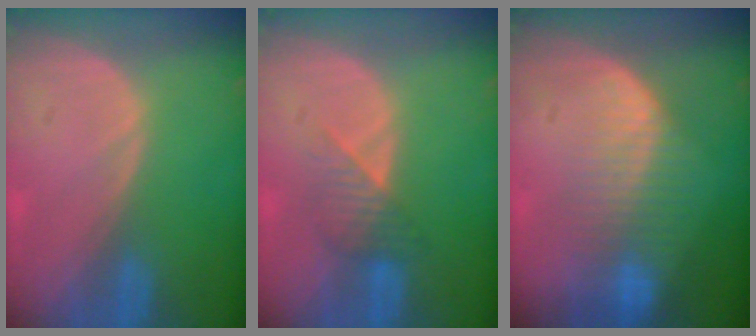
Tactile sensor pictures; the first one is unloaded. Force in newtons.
{"total": 3.7, "press": 3.4, "slide": 1.3}
{"total": 8.4, "press": 7.2, "slide": 4.4}